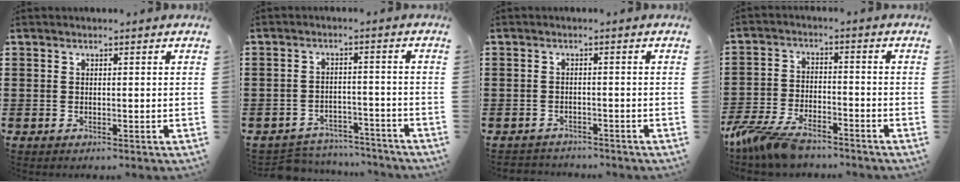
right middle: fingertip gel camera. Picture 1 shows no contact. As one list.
[{"total": 4.1, "force": [-4.0, 0.7, -0.1], "torque": [-0.005, 0.005, -0.087]}, {"total": 1.7, "force": [-1.7, 0.3, -0.2], "torque": [-0.002, 0.002, -0.039]}, {"total": 7.4, "force": [-6.1, 2.0, 3.6], "torque": [-0.093, -0.002, -0.120]}]